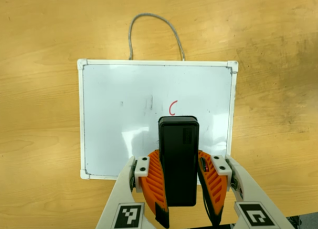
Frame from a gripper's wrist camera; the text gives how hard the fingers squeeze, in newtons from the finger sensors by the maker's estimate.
{"total": 8.6, "left": 7.7, "right": 9.4}